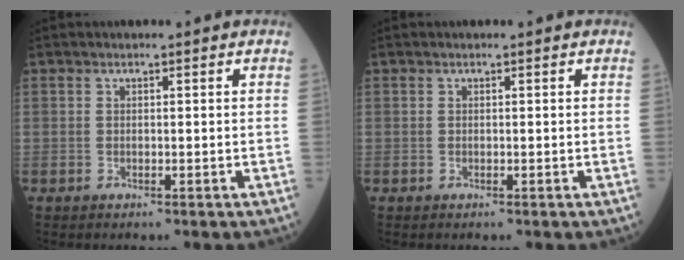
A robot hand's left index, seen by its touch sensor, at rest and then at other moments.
{"total": 0.0}